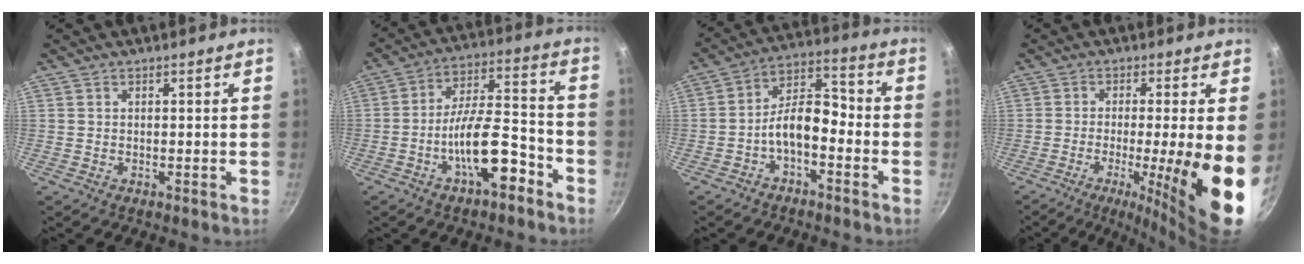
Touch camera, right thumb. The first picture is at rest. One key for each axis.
{"total": 13.2, "fx": -6.6, "fy": 4.7, "fz": 10.5, "tx": -0.153, "ty": 0.057, "tz": -0.110}
{"total": 8.7, "fx": -3.6, "fy": 4.4, "fz": 6.5, "tx": -0.096, "ty": 0.057, "tz": -0.071}
{"total": 14.1, "fx": -3.2, "fy": 1.1, "fz": 13.7, "tx": -0.198, "ty": -0.008, "tz": -0.046}